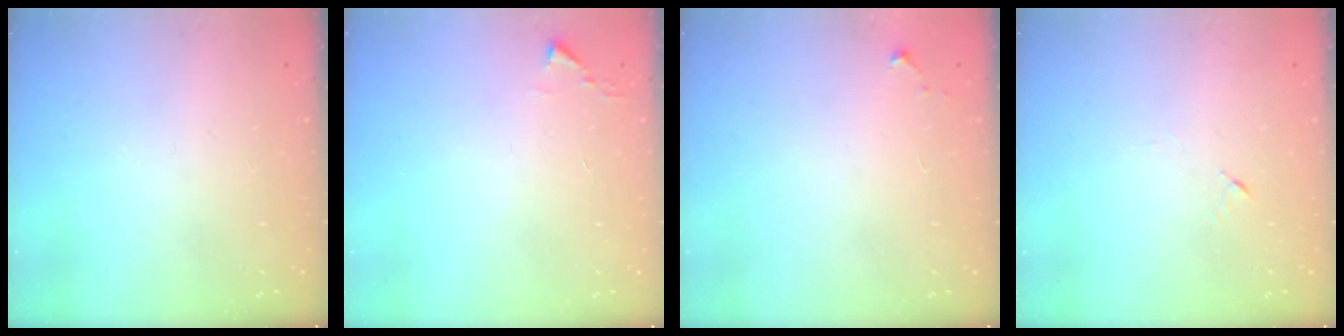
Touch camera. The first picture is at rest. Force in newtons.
{"total": 2.4, "press": 2.4, "slide": 0.3}
{"total": 2.6, "press": 2.6, "slide": 0.4}
{"total": 4.2, "press": 4.1, "slide": 0.7}